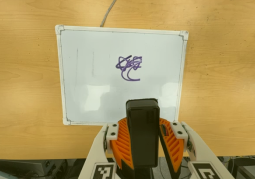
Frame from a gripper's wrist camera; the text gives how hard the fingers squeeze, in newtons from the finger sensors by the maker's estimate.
{"total": 9.9, "left": 10.1, "right": 9.6}